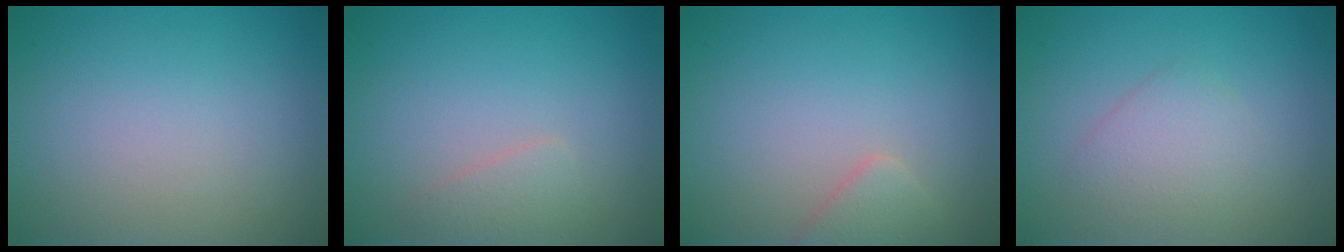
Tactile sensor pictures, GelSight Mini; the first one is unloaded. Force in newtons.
{"total": 1.3, "press": 1.3, "slide": 0.1}
{"total": 1.7, "press": 1.7, "slide": 0.1}
{"total": 2.2, "press": 2.2, "slide": 0.1}